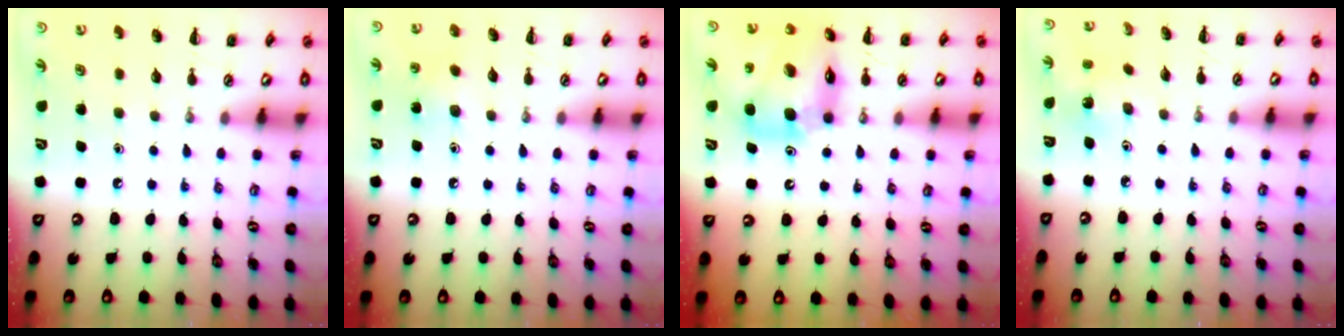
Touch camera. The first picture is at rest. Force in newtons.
{"total": 5.8, "press": 5.5, "slide": 1.8}
{"total": 14.4, "press": 13.8, "slide": 4.1}
{"total": 2.3, "press": 2.2, "slide": 0.7}